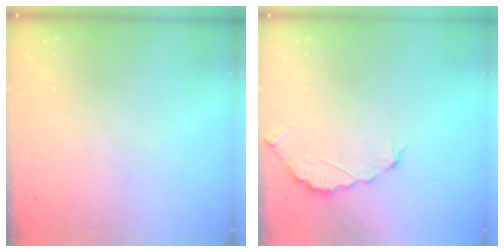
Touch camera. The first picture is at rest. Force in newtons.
{"total": 3.2, "press": 3.2, "slide": 0.3}